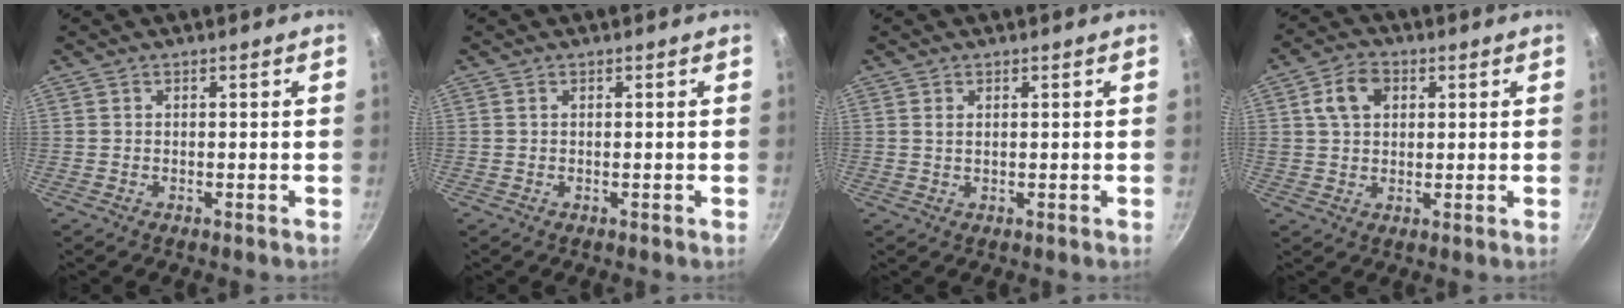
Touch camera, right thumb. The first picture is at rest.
{"total": 0.0}
{"total": 1.0, "force": [0.4, 0.5, 0.8], "torque": [-0.015, 0.000, 0.007]}
{"total": 7.0, "force": [2.1, 5.1, 4.3], "torque": [-0.061, 0.007, 0.031]}